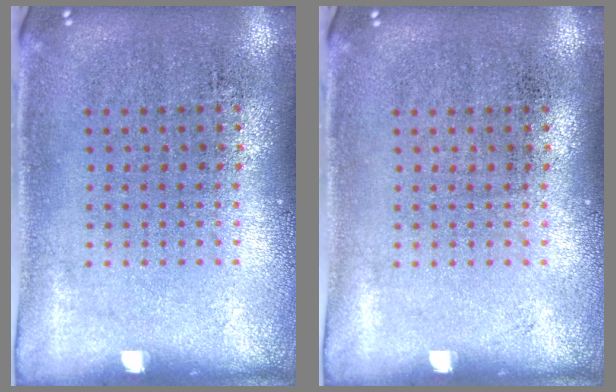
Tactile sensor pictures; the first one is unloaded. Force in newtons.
{"total": 0.0}